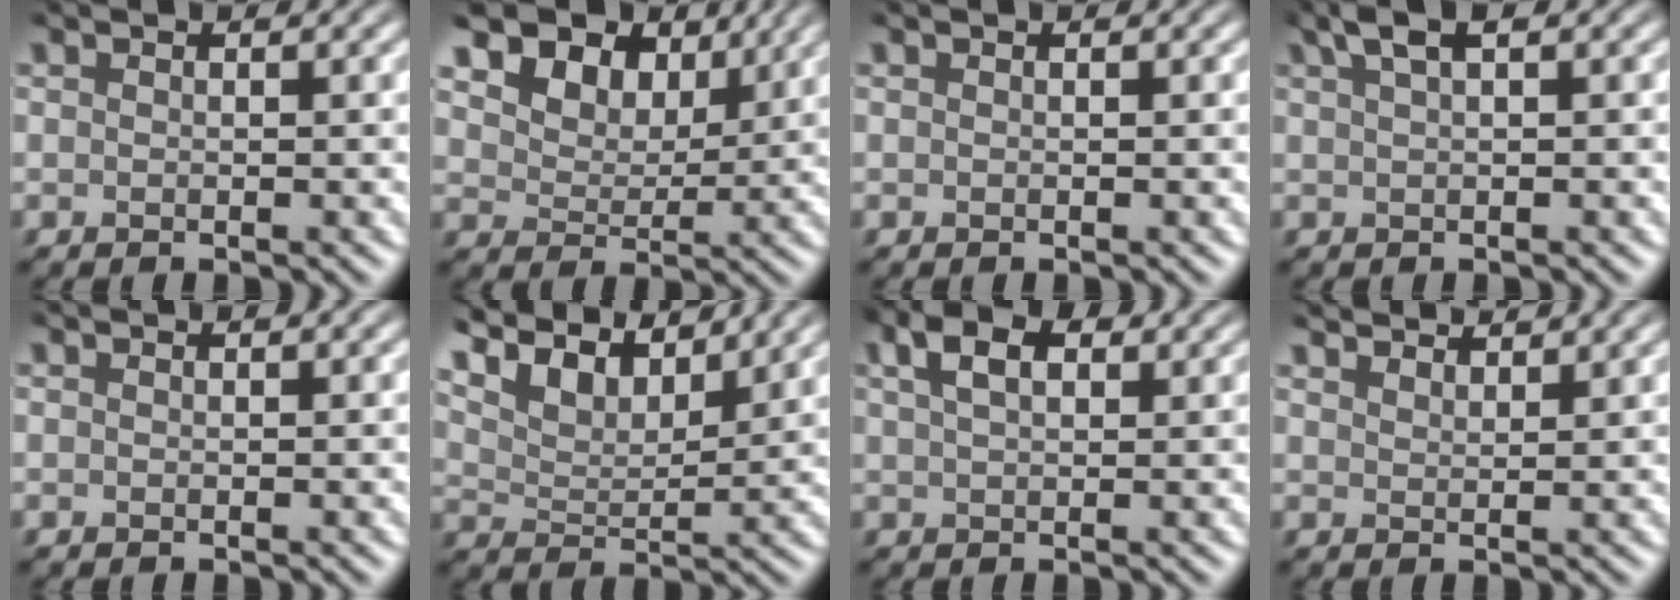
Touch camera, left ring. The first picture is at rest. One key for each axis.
{"total": 12.2, "fx": 7.2, "fy": 7.9, "fz": 5.9, "tx": -0.119, "ty": 0.025, "tz": 0.125}
{"total": 0.0}
{"total": 2.7, "fx": 1.5, "fy": 0.7, "fz": 2.2, "tx": -0.045, "ty": 0.011, "tz": 0.029}
{"total": 0.0}
{"total": 7.7, "fx": 6.6, "fy": 2.1, "fz": 3.3, "tx": -0.091, "ty": 0.006, "tz": 0.105}
{"total": 4.0, "fx": 1.7, "fy": 2.2, "fz": 2.8, "tx": -0.061, "ty": 0.011, "tz": 0.029}
{"total": 4.5, "fx": 4.3, "fy": 0.5, "fz": 1.3, "tx": -0.030, "ty": 0.007, "tz": 0.069}